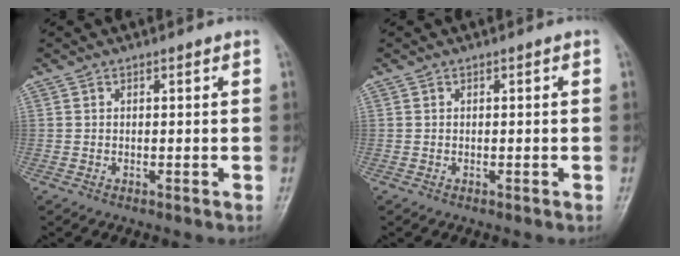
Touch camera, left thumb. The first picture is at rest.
{"total": 0.0}